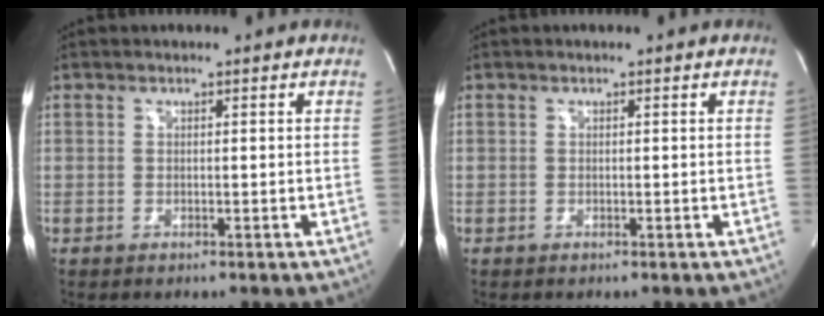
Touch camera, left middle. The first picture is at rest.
{"total": 0.0}